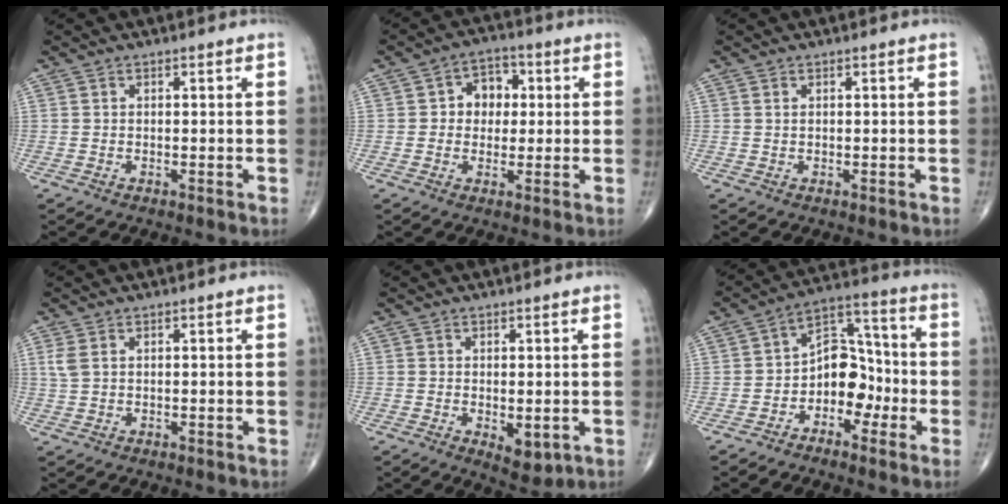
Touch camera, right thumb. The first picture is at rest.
{"total": 6.8, "force": [1.0, 5.4, 4.0], "torque": [-0.021, 0.010, 0.008]}
{"total": 0.6, "force": [0.3, 0.3, 0.5], "torque": [-0.010, 0.001, 0.007]}
{"total": 2.1, "force": [0.8, 1.1, 1.6], "torque": [-0.045, 0.008, 0.023]}
{"total": 4.5, "force": [-0.9, 2.3, 3.7], "torque": [-0.042, -0.009, -0.002]}
{"total": 10.3, "force": [-3.1, 7.1, 6.8], "torque": [-0.066, 0.046, -0.065]}